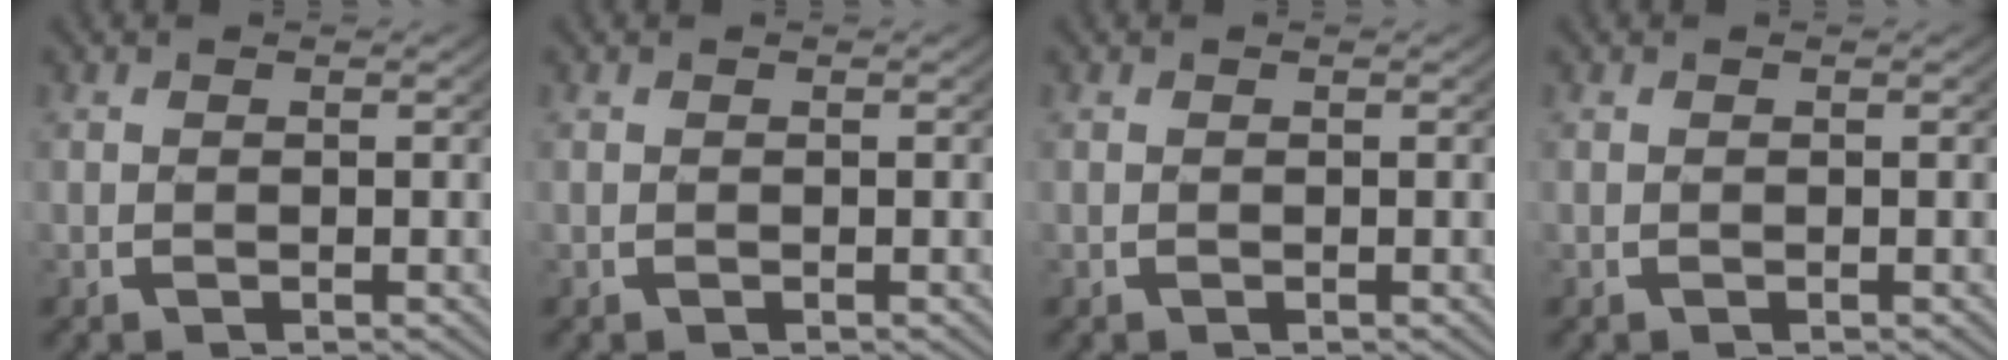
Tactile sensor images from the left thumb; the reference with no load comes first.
{"total": 0.0}
{"total": 0.0}
{"total": 0.0}